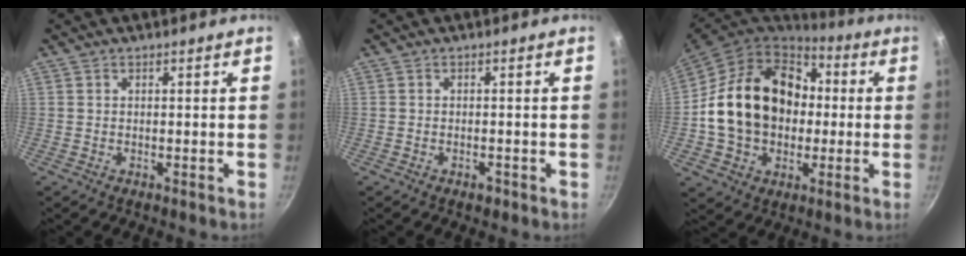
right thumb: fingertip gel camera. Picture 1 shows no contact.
{"total": 1.5, "force": [-0.9, 0.8, 0.9], "torque": [-0.014, 0.006, -0.010]}
{"total": 21.9, "force": [1.0, 17.0, 13.9], "torque": [-0.223, 0.042, 0.021]}